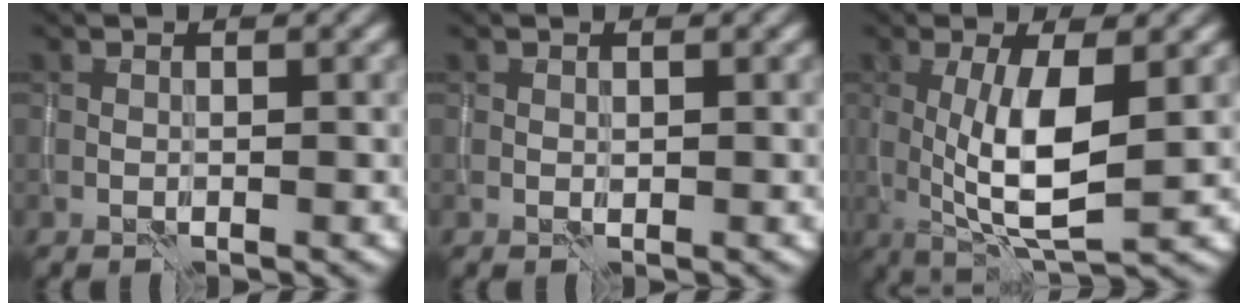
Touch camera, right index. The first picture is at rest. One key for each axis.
{"total": 0.0}
{"total": 6.8, "fx": 0.2, "fy": 2.0, "fz": 6.5, "tx": -0.122, "ty": -0.007, "tz": 0.008}